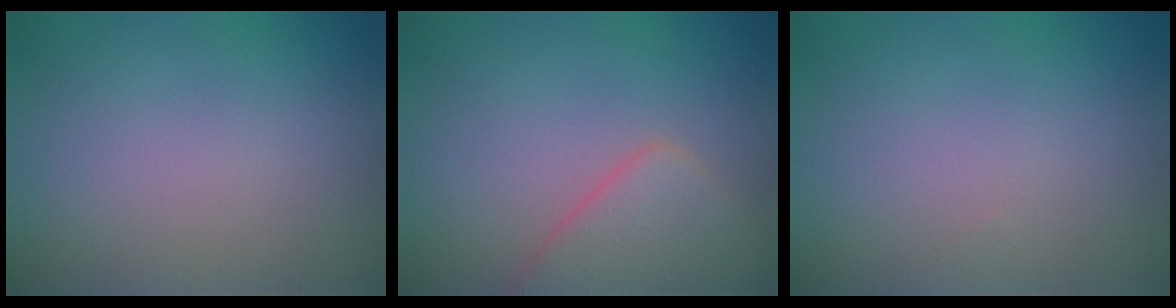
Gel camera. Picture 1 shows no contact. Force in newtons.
{"total": 3.9, "press": 3.9, "slide": 0.3}
{"total": 0.0}